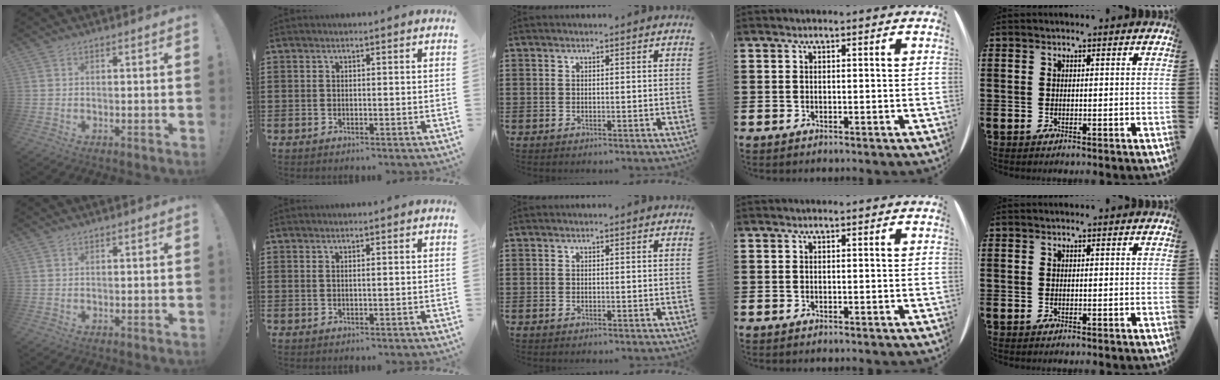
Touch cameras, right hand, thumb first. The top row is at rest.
{"thumb": {"total": 0.7, "force": [0.6, 0.1, 0.2], "torque": [-0.004, 0.000, 0.012]}, "index": {"total": 0.6, "force": [0.2, 0.1, 0.5], "torque": [-0.010, 0.000, 0.005]}}